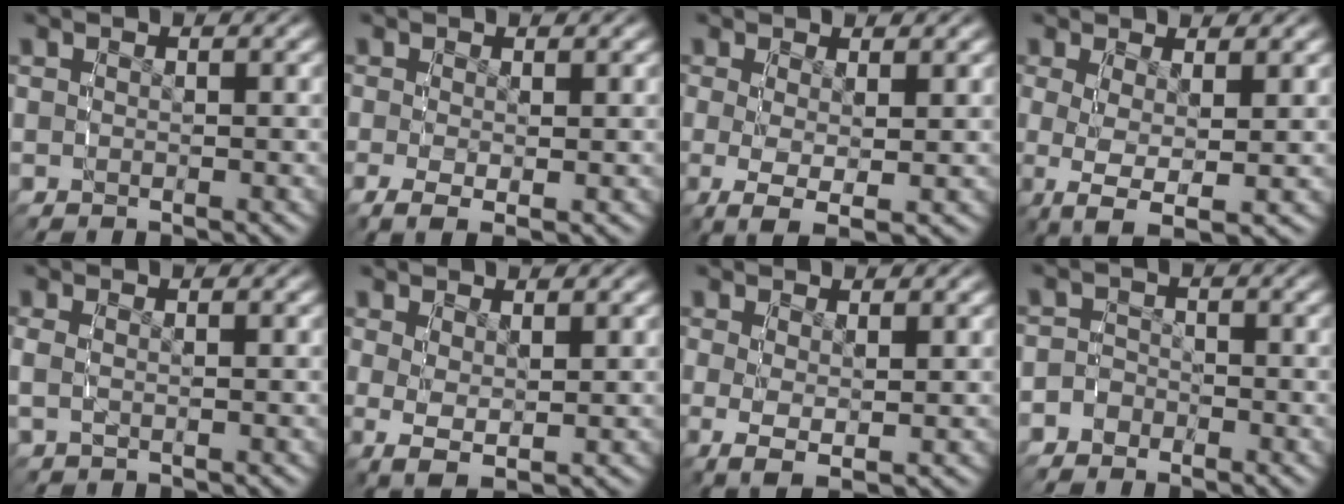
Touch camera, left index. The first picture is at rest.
{"total": 2.1, "force": [-0.8, 0.8, 1.8], "torque": [-0.044, -0.017, -0.007]}
{"total": 4.2, "force": [-1.2, 1.8, 3.6], "torque": [-0.082, -0.028, -0.005]}
{"total": 5.8, "force": [-1.6, 2.9, 4.8], "torque": [-0.113, -0.034, -0.009]}
{"total": 1.7, "force": [0.1, 1.2, 1.2], "torque": [-0.040, -0.004, 0.006]}
{"total": 3.1, "force": [0.0, 1.7, 2.6], "torque": [-0.057, -0.015, 0.011]}
{"total": 2.9, "force": [-0.1, 1.4, 2.6], "torque": [-0.055, -0.016, 0.008]}
{"total": 3.2, "force": [-1.8, 2.7, 0.1], "torque": [-0.017, -0.011, -0.037]}